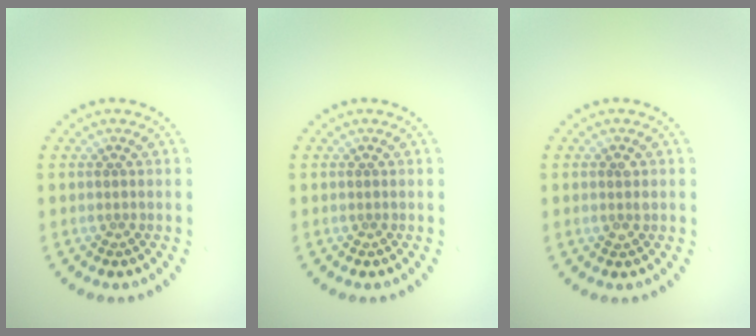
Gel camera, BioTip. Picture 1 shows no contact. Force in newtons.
{"total": 0.0}
{"total": 1.0, "press": 1.0, "slide": 0.2}